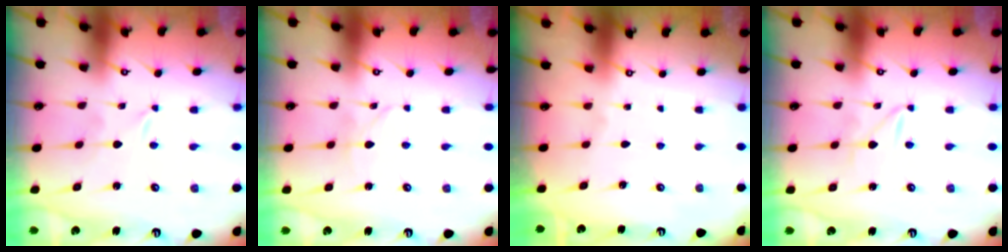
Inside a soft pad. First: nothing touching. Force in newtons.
{"total": 2.8, "press": 2.8, "slide": 0.2}
{"total": 0.0}
{"total": 1.3, "press": 1.3, "slide": 0.1}